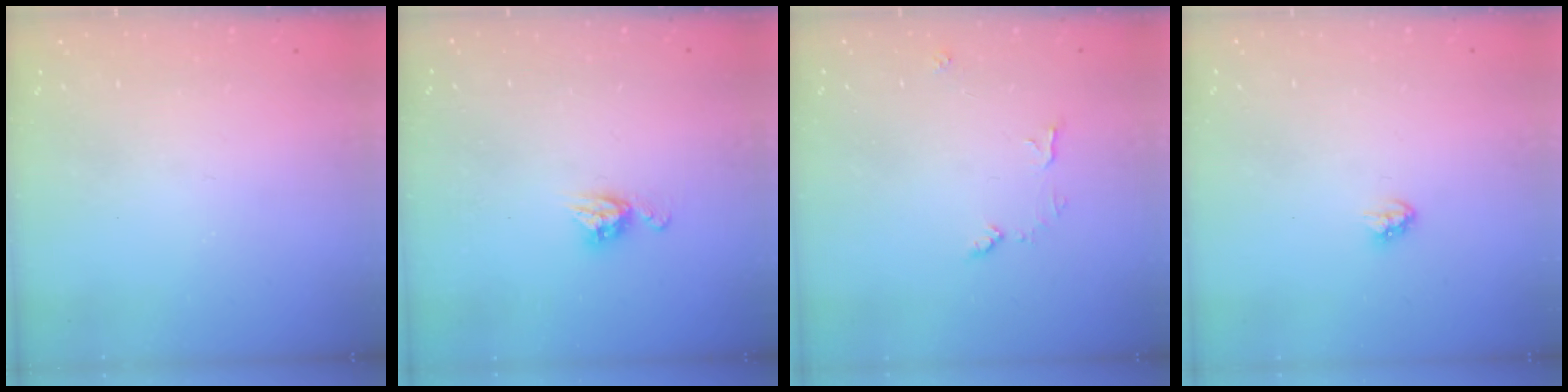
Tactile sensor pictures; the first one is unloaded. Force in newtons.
{"total": 6.0, "press": 6.0, "slide": 0.4}
{"total": 6.8, "press": 6.8, "slide": 0.4}
{"total": 2.9, "press": 2.9, "slide": 0.2}